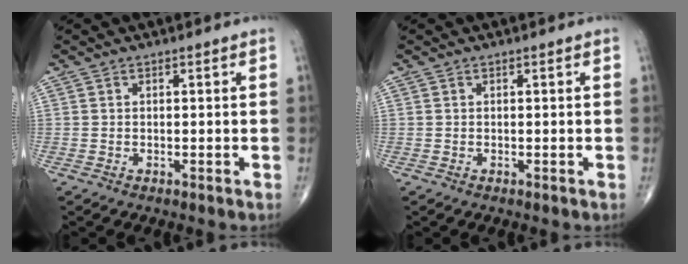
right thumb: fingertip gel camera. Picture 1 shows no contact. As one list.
[{"total": 0.0}]